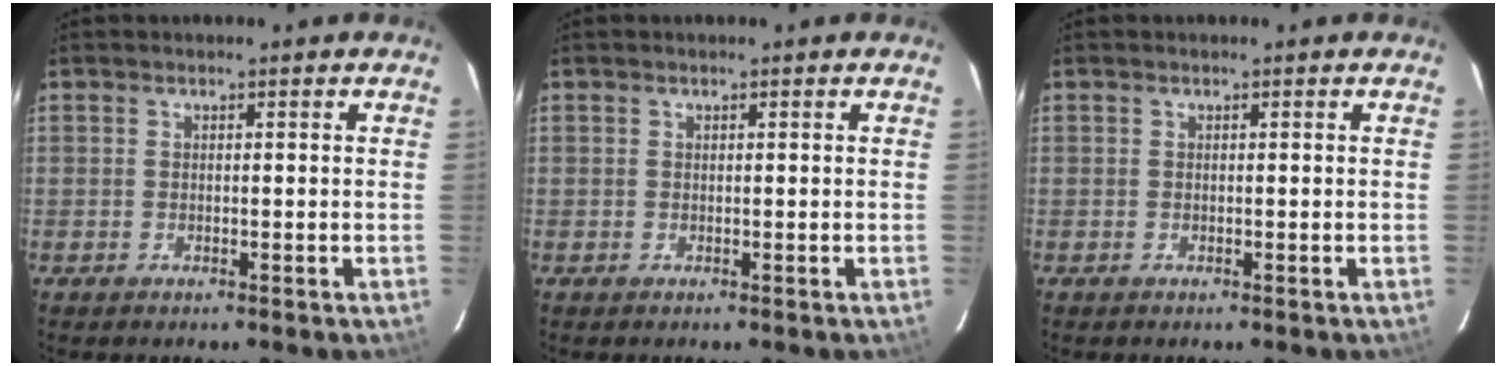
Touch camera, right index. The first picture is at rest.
{"total": 0.0}
{"total": 0.0}